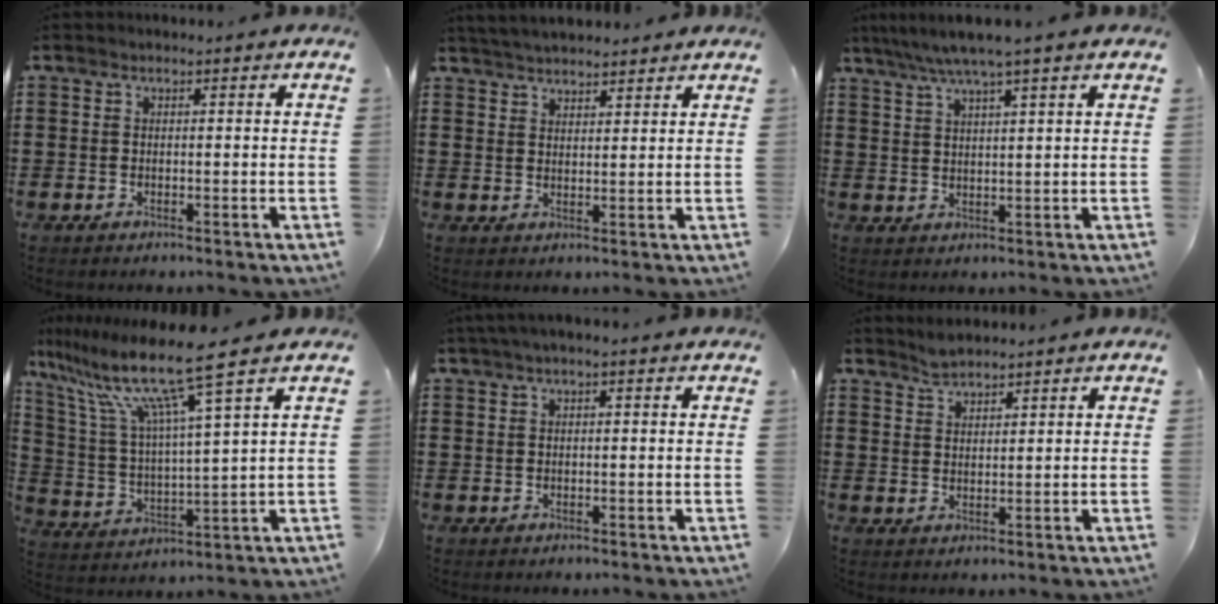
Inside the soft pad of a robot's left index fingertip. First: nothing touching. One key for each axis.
{"total": 3.4, "fx": 3.4, "fy": 0.2, "fz": 0.4, "tx": -0.018, "ty": -0.004, "tz": 0.064}
{"total": 4.5, "fx": 3.5, "fy": -0.5, "fz": 2.7, "tx": -0.062, "ty": -0.010, "tz": 0.060}
{"total": 11.9, "fx": 8.6, "fy": -0.1, "fz": 8.3, "tx": -0.192, "ty": -0.045, "tz": 0.138}
{"total": 1.2, "fx": 0.3, "fy": 0.0, "fz": 1.2, "tx": -0.021, "ty": 0.000, "tz": 0.005}
{"total": 2.0, "fx": 2.0, "fy": 0.3, "fz": 0.1, "tx": -0.008, "ty": 0.002, "tz": 0.040}